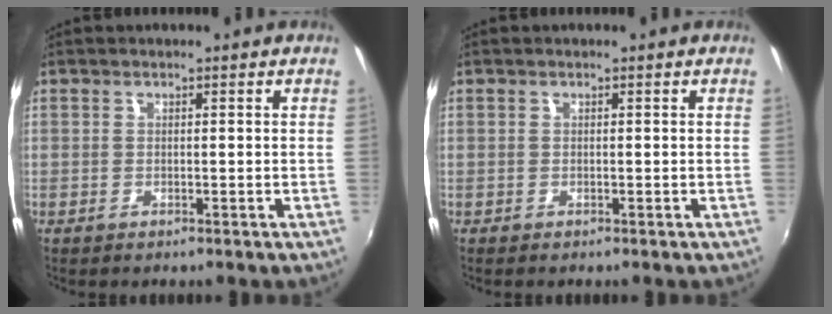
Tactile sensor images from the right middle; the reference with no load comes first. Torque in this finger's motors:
{"motor_torque": [0.13, -0.15, -0.01, 0.02]}